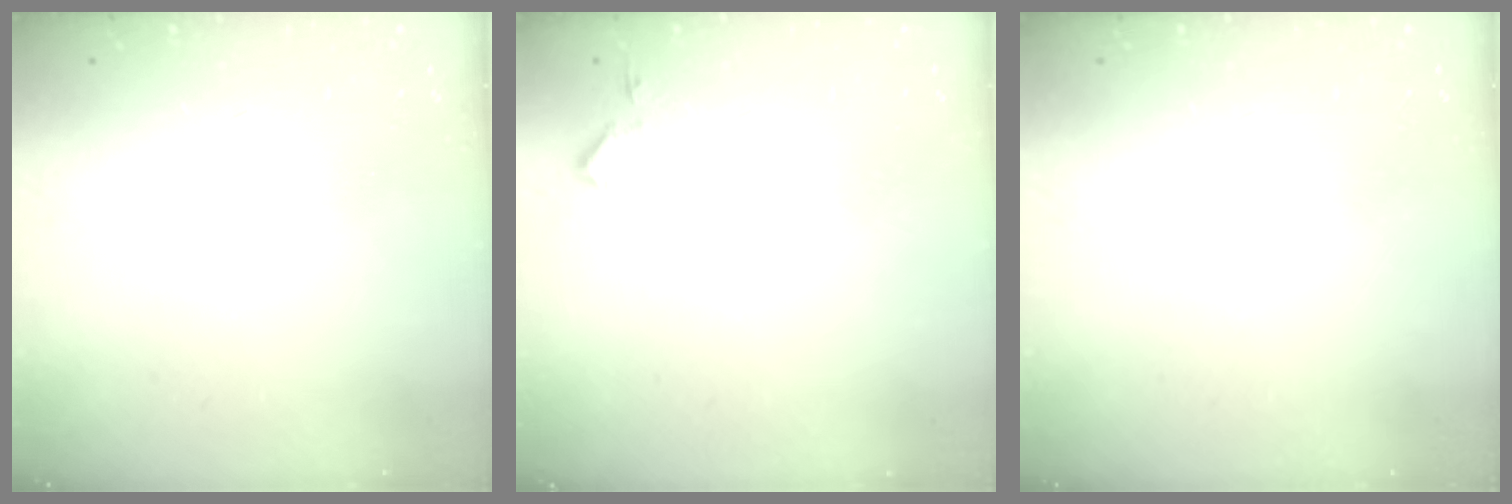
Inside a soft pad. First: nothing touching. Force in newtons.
{"total": 3.5, "press": 3.4, "slide": 0.6}
{"total": 0.0}